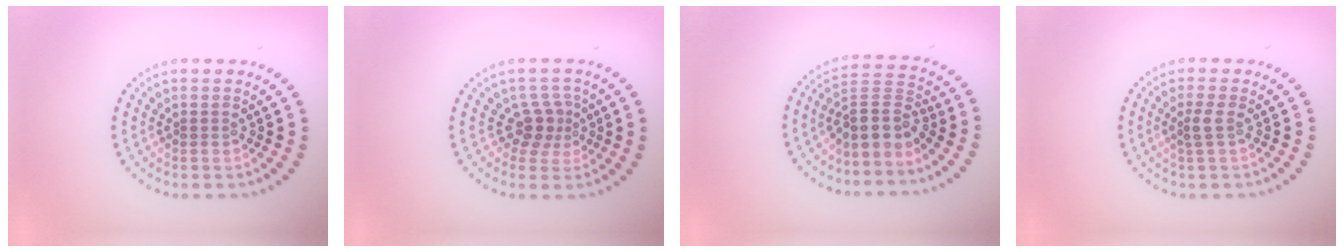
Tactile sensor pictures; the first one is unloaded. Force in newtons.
{"total": 2.5, "press": 1.7, "slide": 1.8}
{"total": 4.0, "press": 3.3, "slide": 2.1}
{"total": 1.3, "press": 1.0, "slide": 0.8}